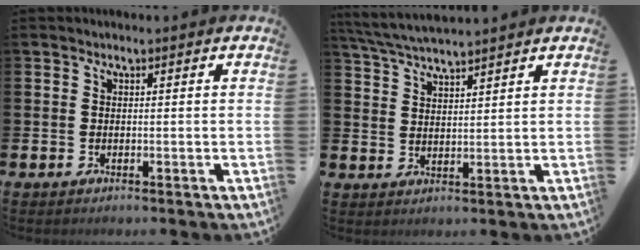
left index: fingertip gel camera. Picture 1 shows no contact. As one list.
[{"total": 5.1, "force": [4.9, 0.3, 1.3], "torque": [-0.040, -0.020, 0.089]}]